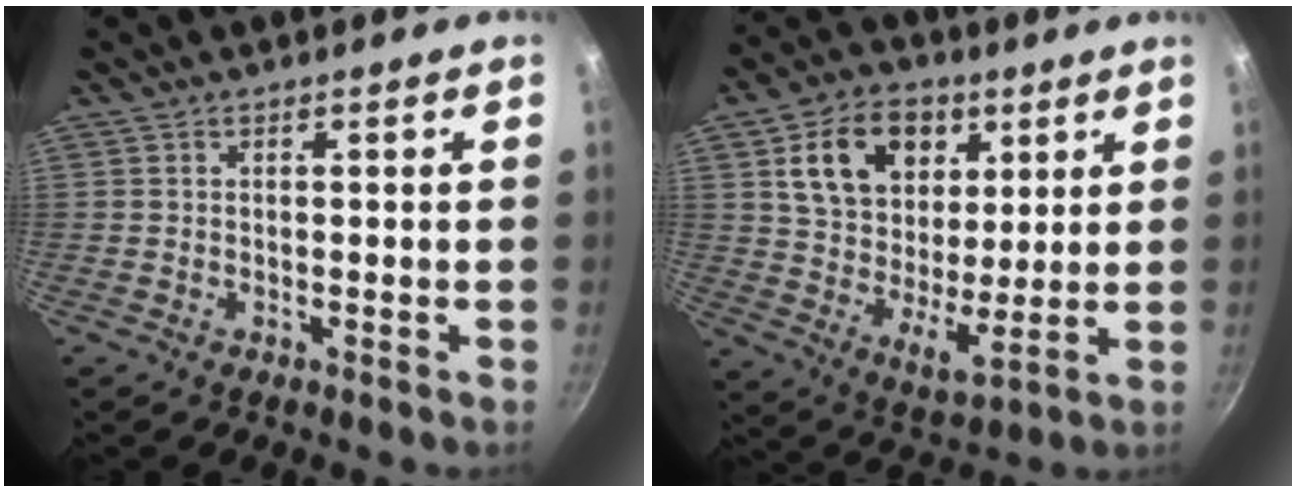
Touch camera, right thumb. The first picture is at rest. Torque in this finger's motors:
{"motor_torque": [-0.19, 0.58, 0.53, -0.31, 0.24]}